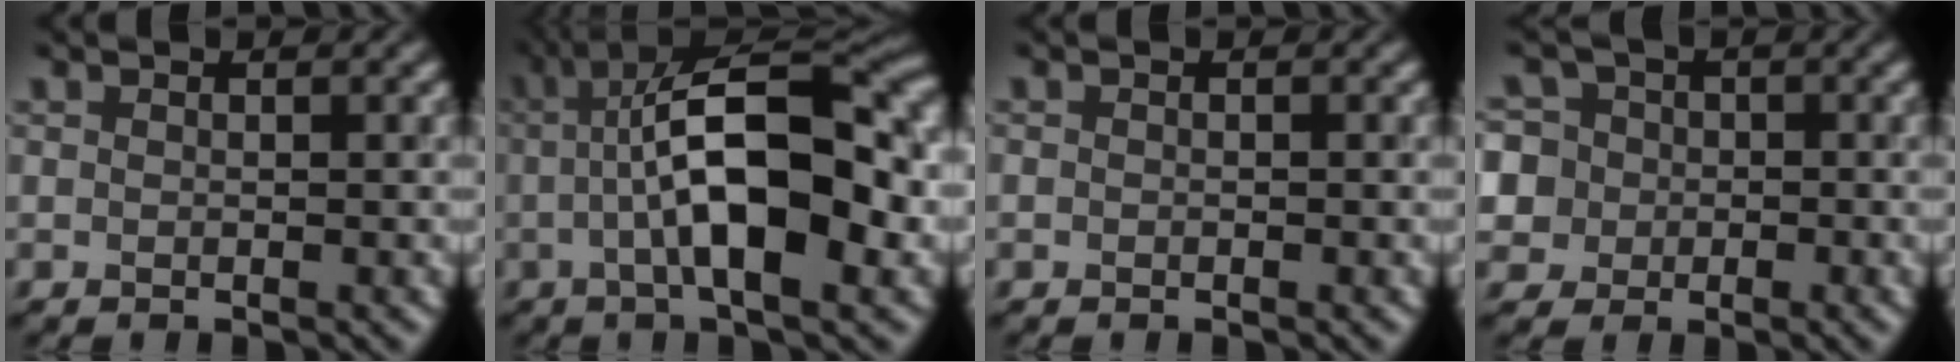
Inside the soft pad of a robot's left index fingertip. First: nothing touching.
{"total": 12.2, "force": [-0.3, 4.0, 11.5], "torque": [-0.176, 0.024, -0.015]}
{"total": 0.0}
{"total": 7.9, "force": [0.6, 7.4, 2.7], "torque": [-0.060, 0.034, -0.028]}